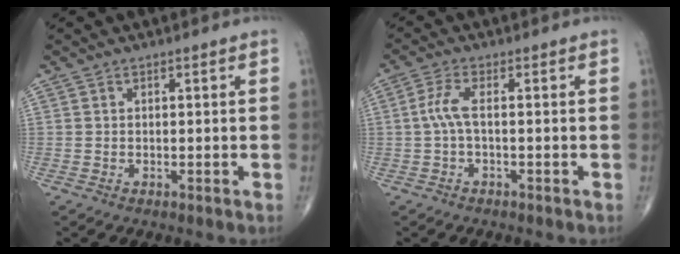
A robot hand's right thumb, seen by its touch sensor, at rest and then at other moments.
{"total": 3.6, "force": [-0.3, 0.8, 3.4], "torque": [-0.088, 0.009, -0.010]}